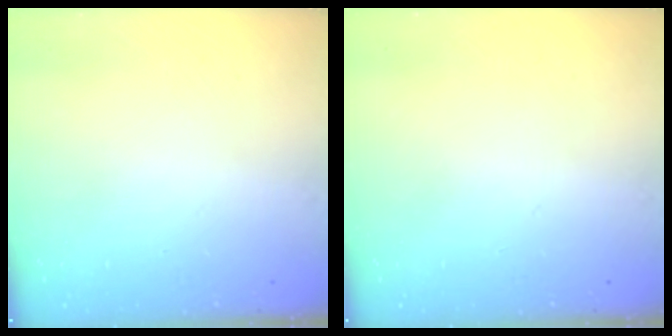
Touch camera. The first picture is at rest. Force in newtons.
{"total": 0.0}